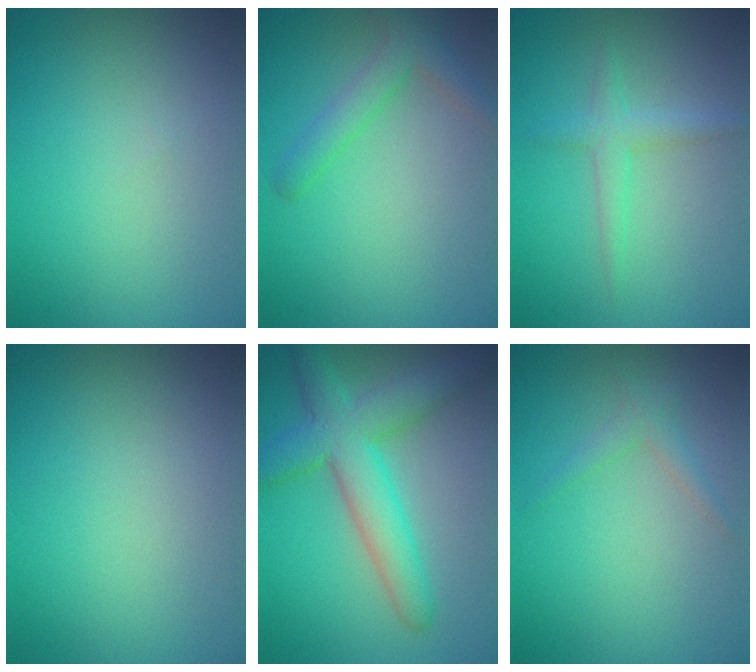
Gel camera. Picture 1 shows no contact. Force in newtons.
{"total": 2.3, "press": 2.3, "slide": 0.2}
{"total": 2.0, "press": 2.0, "slide": 0.1}
{"total": 0.0}
{"total": 6.5, "press": 6.5, "slide": 0.3}
{"total": 1.3, "press": 1.3, "slide": 0.1}